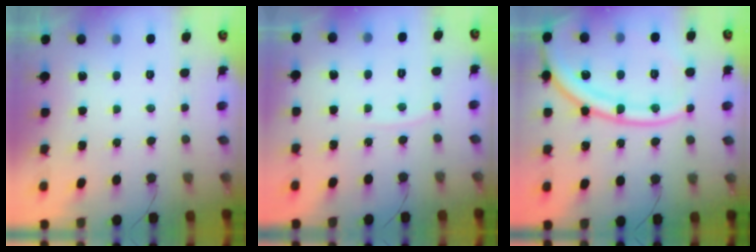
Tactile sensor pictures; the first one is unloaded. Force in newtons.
{"total": 3.6, "press": 3.6, "slide": 0.5}
{"total": 20.5, "press": 20.4, "slide": 2.2}